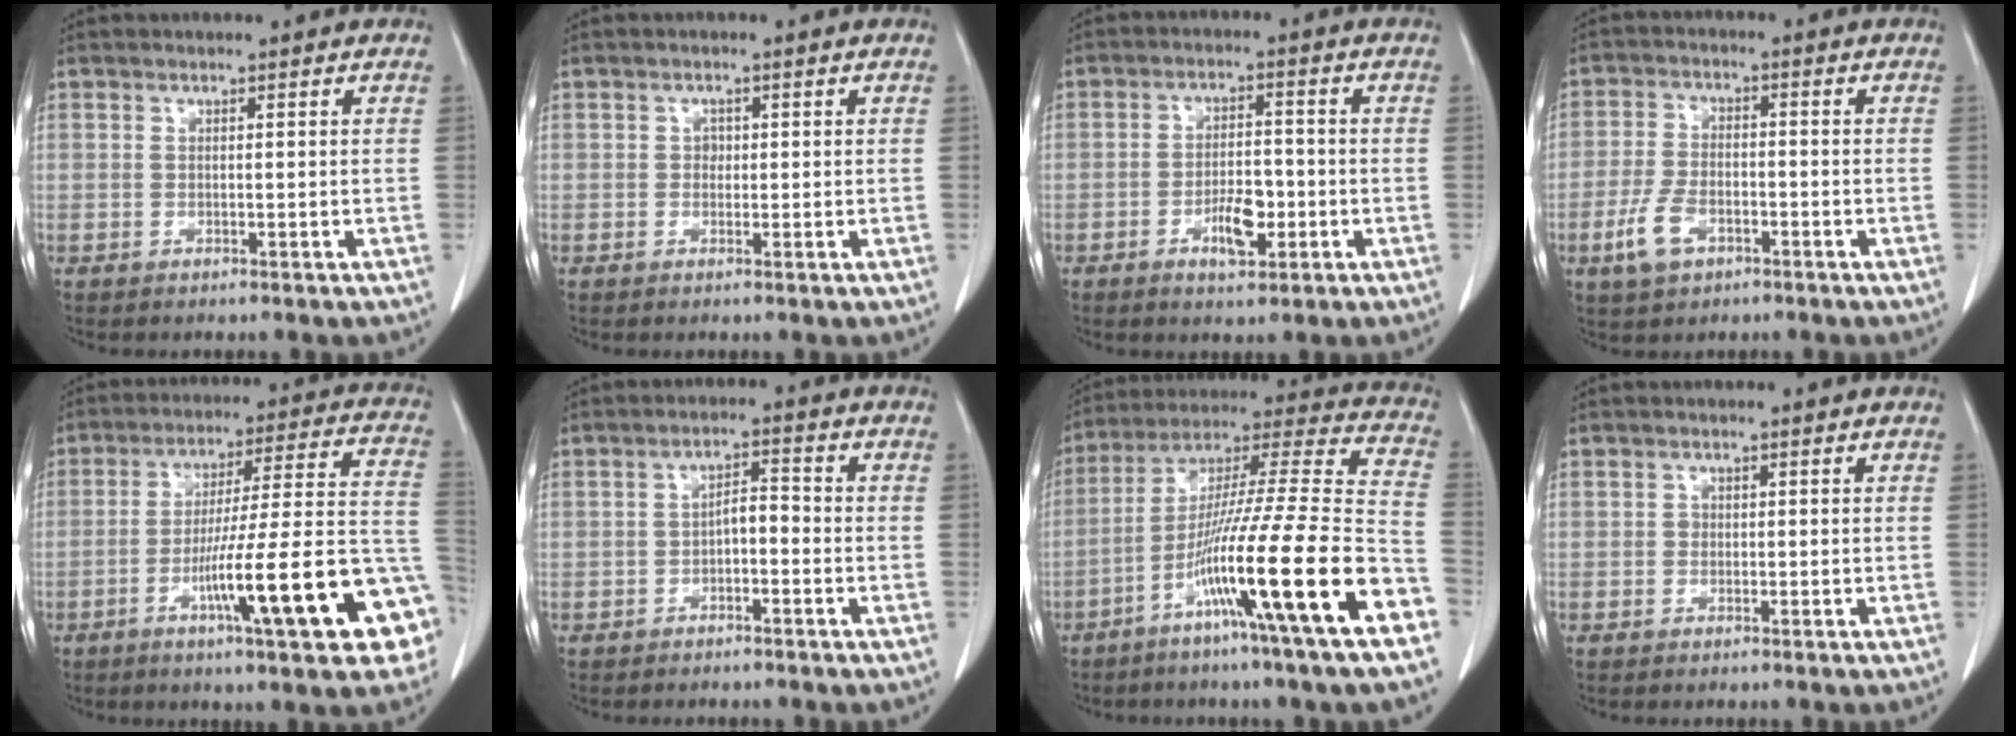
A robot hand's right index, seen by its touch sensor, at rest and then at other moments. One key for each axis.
{"total": 1.0, "fx": 0.1, "fy": 0.9, "fz": 0.5, "tx": -0.006, "ty": 0.003, "tz": -0.001}
{"total": 5.5, "fx": -2.1, "fy": 2.2, "fz": 4.6, "tx": -0.081, "ty": 0.003, "tz": -0.032}
{"total": 6.3, "fx": -3.1, "fy": 3.3, "fz": 4.3, "tx": -0.101, "ty": 0.001, "tz": -0.057}
{"total": 20.9, "fx": -8.0, "fy": 1.3, "fz": 19.2, "tx": -0.214, "ty": 0.012, "tz": -0.116}
{"total": 3.1, "fx": -1.0, "fy": 1.2, "fz": 2.6, "tx": -0.043, "ty": 0.014, "tz": -0.018}
{"total": 25.5, "fx": -11.3, "fy": -0.4, "fz": 22.9, "tx": -0.339, "ty": -0.033, "tz": -0.200}
{"total": 0.7, "fx": 0.0, "fy": 0.6, "fz": 0.2, "tx": -0.001, "ty": 0.002, "tz": -0.002}